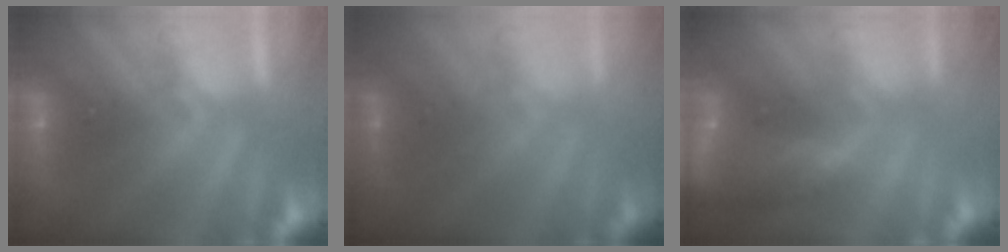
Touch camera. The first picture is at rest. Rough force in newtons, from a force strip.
{"total": 1.8}
{"total": 7.0}